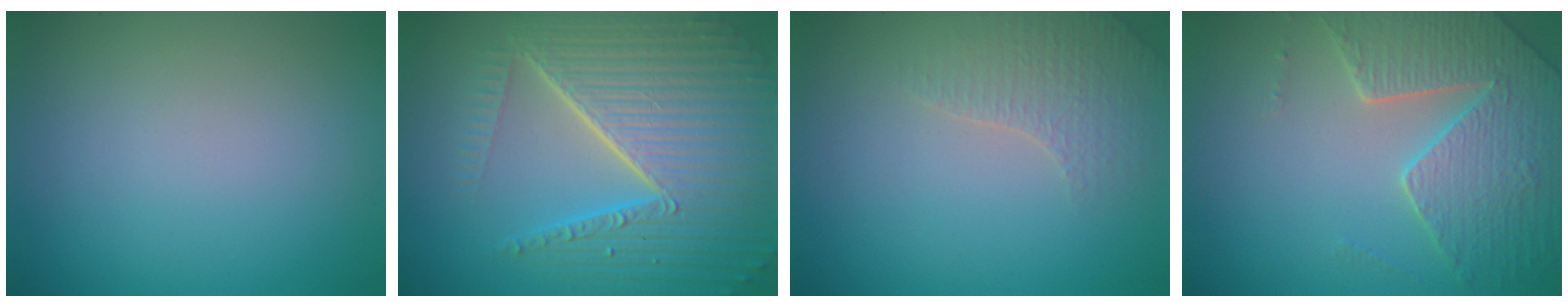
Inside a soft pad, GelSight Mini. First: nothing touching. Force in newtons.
{"total": 10.1, "press": 6.3, "slide": 7.9}
{"total": 2.6, "press": 2.5, "slide": 0.5}
{"total": 4.6, "press": 4.5, "slide": 1.3}